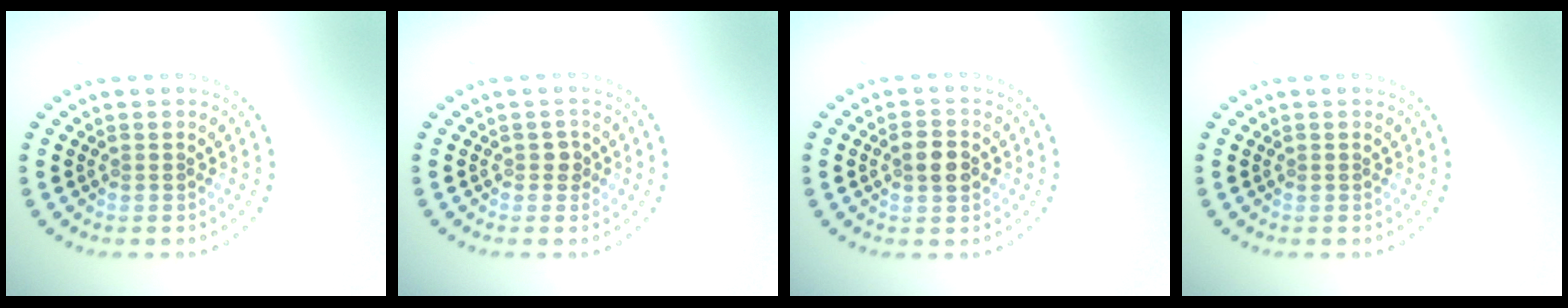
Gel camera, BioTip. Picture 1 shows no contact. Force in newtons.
{"total": 0.9, "press": 0.8, "slide": 0.3}
{"total": 2.7, "press": 2.7, "slide": 0.2}
{"total": 0.0}